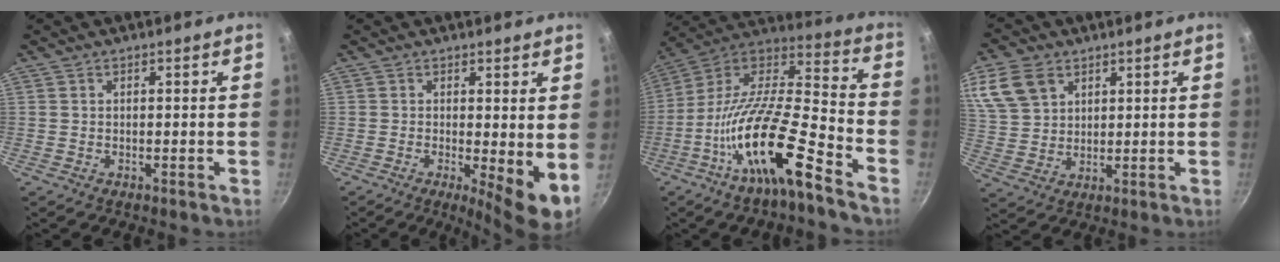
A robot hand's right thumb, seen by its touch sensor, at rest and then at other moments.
{"total": 5.6, "force": [0.0, 0.9, 5.5], "torque": [-0.073, -0.020, 0.005]}
{"total": 20.8, "force": [-10.8, 5.2, 17.0], "torque": [-0.289, 0.068, -0.214]}
{"total": 9.3, "force": [4.9, 6.4, 4.6], "torque": [-0.078, -0.013, 0.103]}